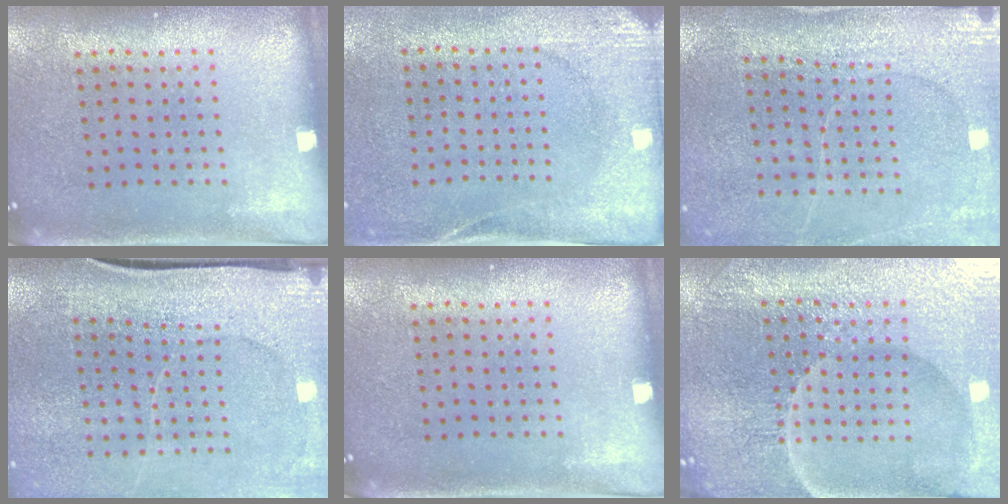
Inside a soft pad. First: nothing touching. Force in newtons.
{"total": 2.6, "press": 2.1, "slide": 1.6}
{"total": 3.0, "press": 3.0, "slide": 0.2}
{"total": 3.8, "press": 3.1, "slide": 2.1}
{"total": 0.0}
{"total": 5.3, "press": 5.0, "slide": 1.5}